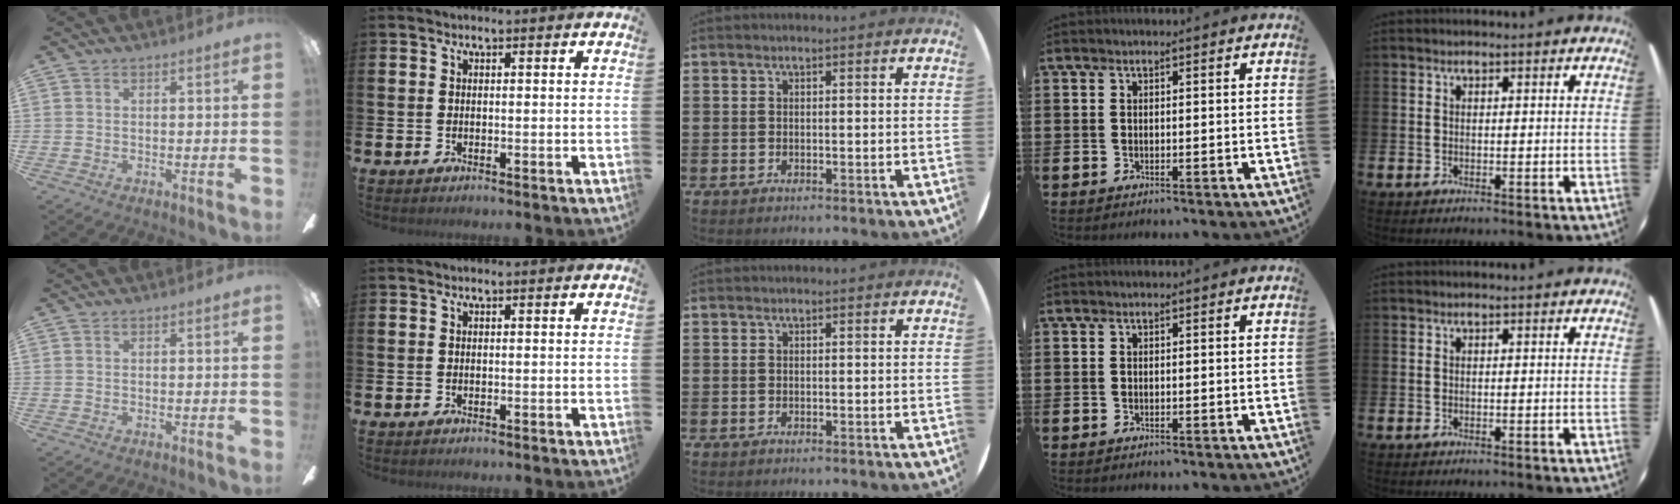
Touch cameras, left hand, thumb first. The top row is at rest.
{}